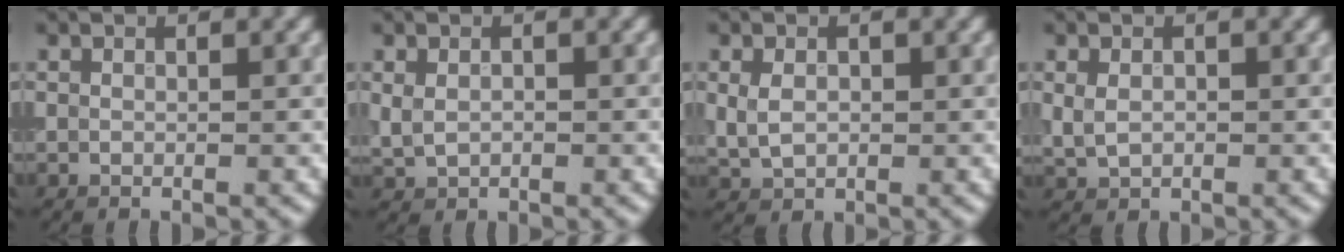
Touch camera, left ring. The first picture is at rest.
{"total": 1.5, "force": [0.0, 1.1, 1.0], "torque": [-0.022, -0.001, 0.003]}
{"total": 2.2, "force": [0.3, 1.6, 1.5], "torque": [-0.035, -0.001, 0.009]}
{"total": 1.8, "force": [0.1, 1.3, 1.2], "torque": [-0.027, -0.001, 0.006]}